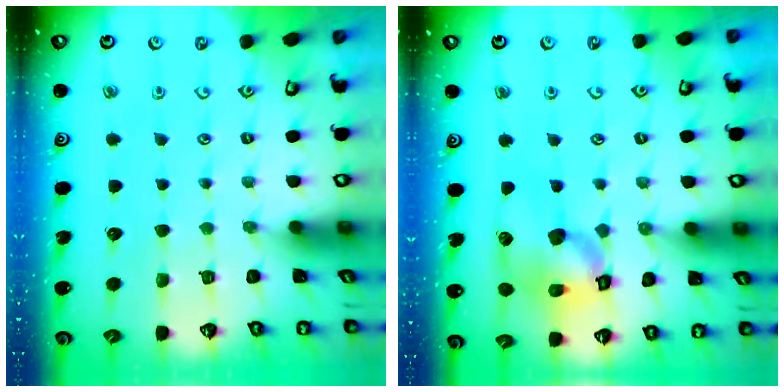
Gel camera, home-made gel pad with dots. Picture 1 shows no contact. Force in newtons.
{"total": 16.8, "press": 16.6, "slide": 2.5}